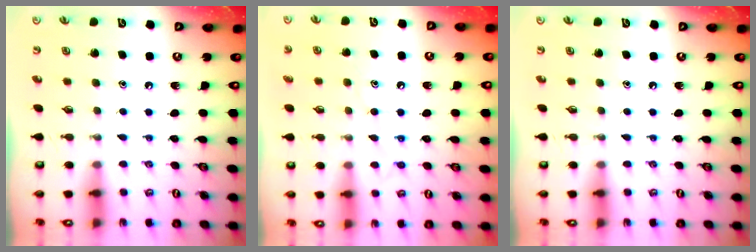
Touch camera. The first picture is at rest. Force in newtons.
{"total": 8.9, "press": 8.8, "slide": 0.8}
{"total": 0.0}